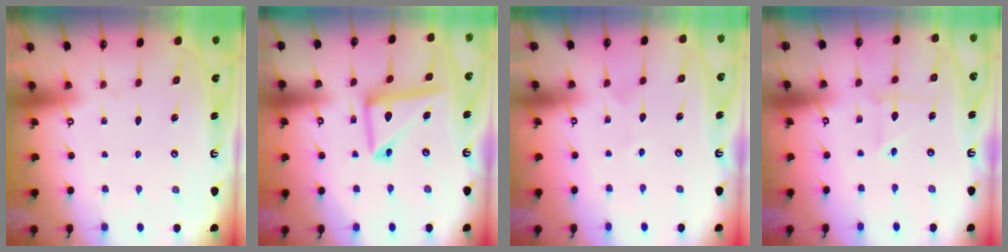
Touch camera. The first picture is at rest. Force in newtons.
{"total": 14.3, "press": 14.2, "slide": 1.4}
{"total": 1.8, "press": 1.8, "slide": 0.4}
{"total": 3.6, "press": 3.5, "slide": 1.0}